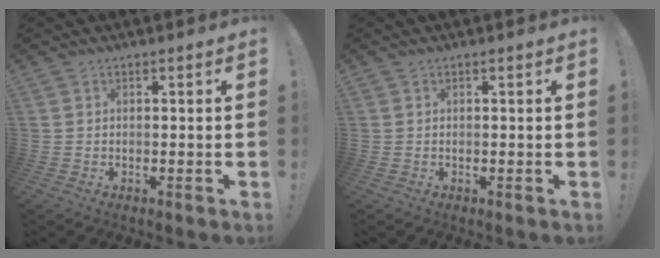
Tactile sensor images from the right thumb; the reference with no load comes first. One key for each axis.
{"total": 0.0}